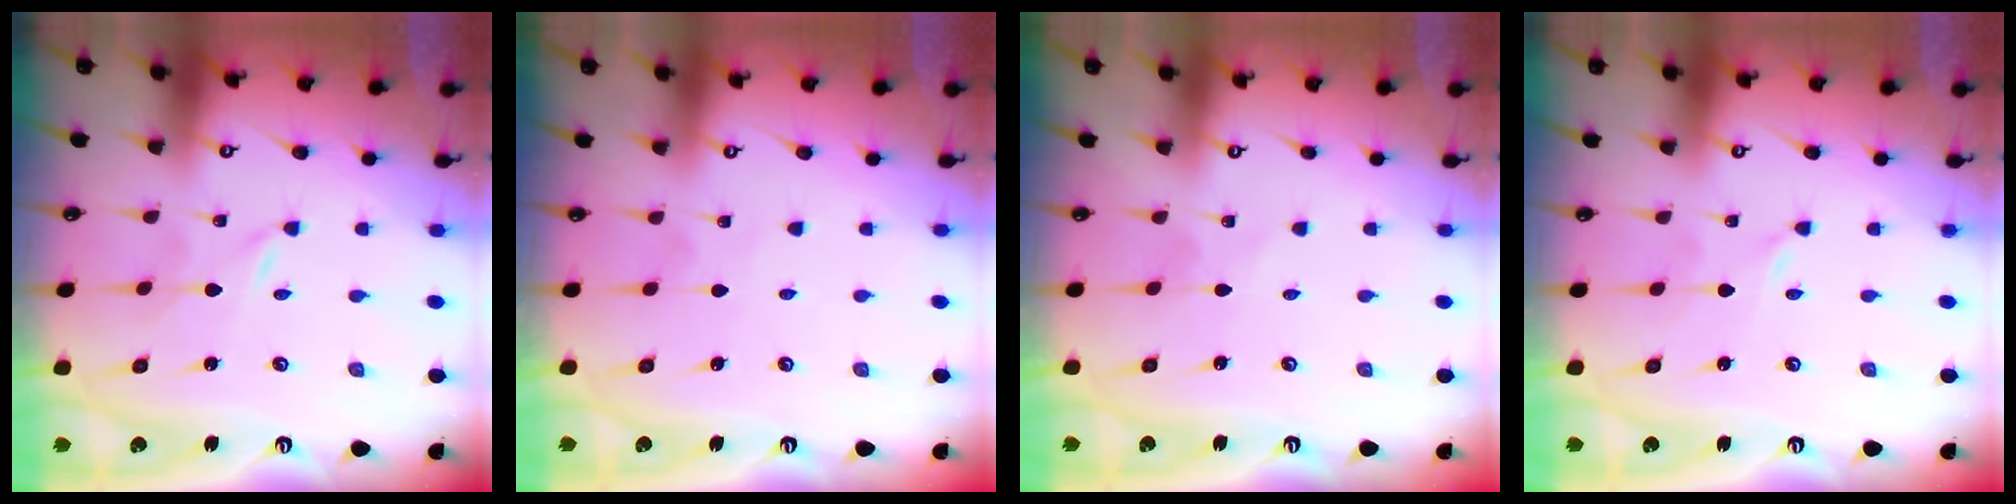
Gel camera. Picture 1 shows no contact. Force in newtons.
{"total": 2.9, "press": 2.9, "slide": 0.3}
{"total": 2.4, "press": 2.4, "slide": 0.3}
{"total": 0.0}